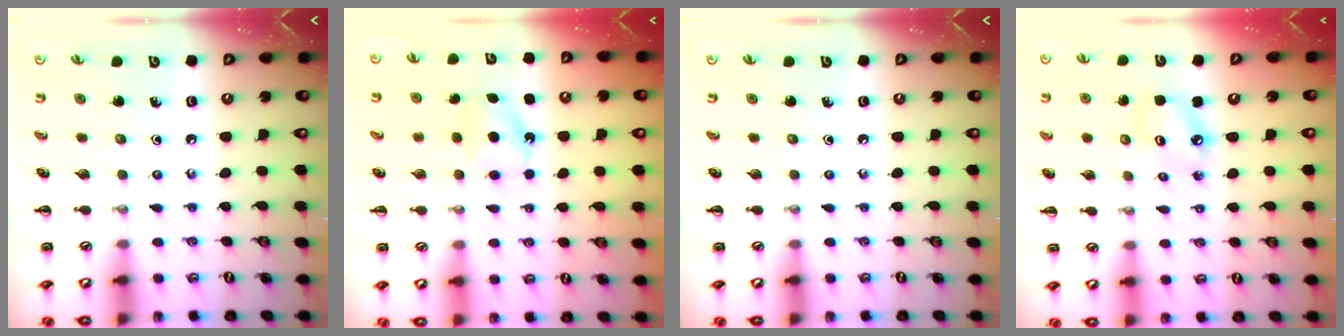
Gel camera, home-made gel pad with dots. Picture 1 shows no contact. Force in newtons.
{"total": 5.5, "press": 5.3, "slide": 1.7}
{"total": 0.0}
{"total": 4.2, "press": 4.1, "slide": 0.5}